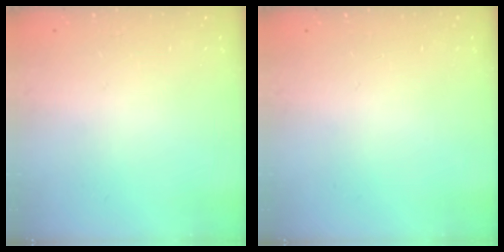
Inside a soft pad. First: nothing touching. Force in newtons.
{"total": 0.0}